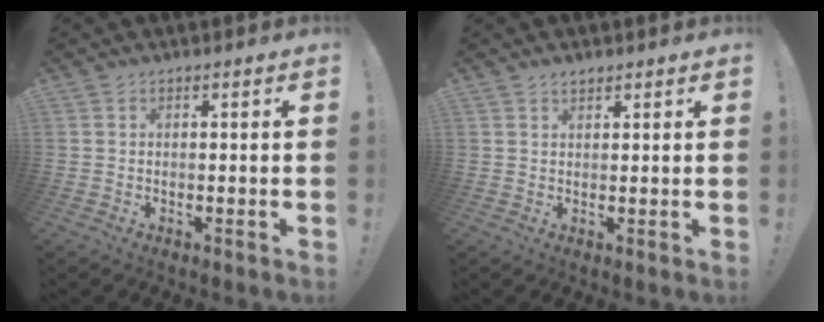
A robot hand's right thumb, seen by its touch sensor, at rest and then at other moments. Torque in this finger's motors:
{"motor_torque": [-0.05, -0.03, 0.13, -0.09, -0.01]}